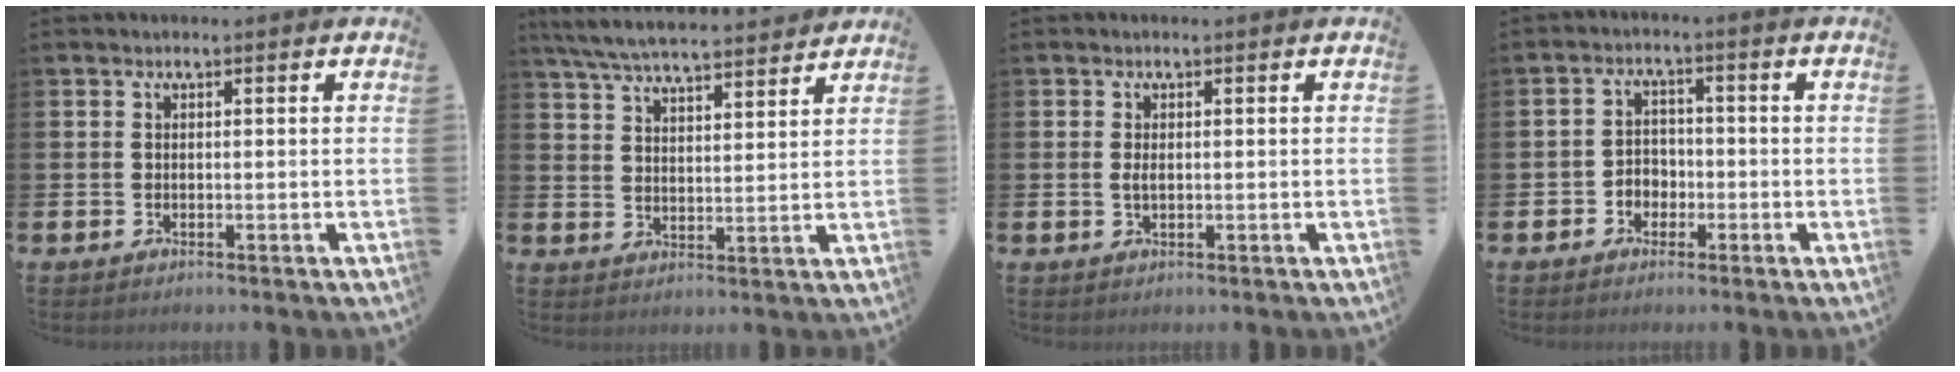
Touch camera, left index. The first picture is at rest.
{"total": 6.7, "force": [6.4, 0.6, 1.6], "torque": [-0.056, -0.034, 0.116]}
{"total": 1.0, "force": [0.1, 0.5, 0.9], "torque": [-0.017, 0.004, -0.001]}
{"total": 2.8, "force": [-1.6, 2.2, 0.8], "torque": [-0.019, 0.007, -0.036]}